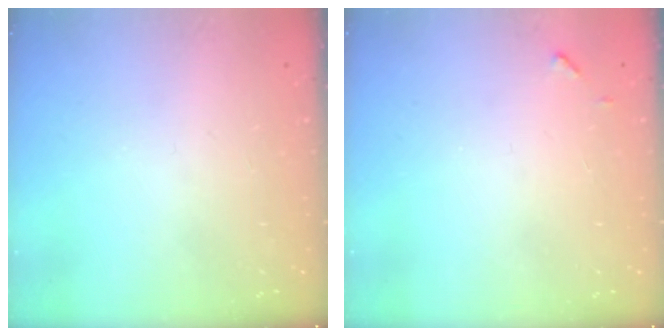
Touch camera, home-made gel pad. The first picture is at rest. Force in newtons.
{"total": 4.6, "press": 4.6, "slide": 0.3}